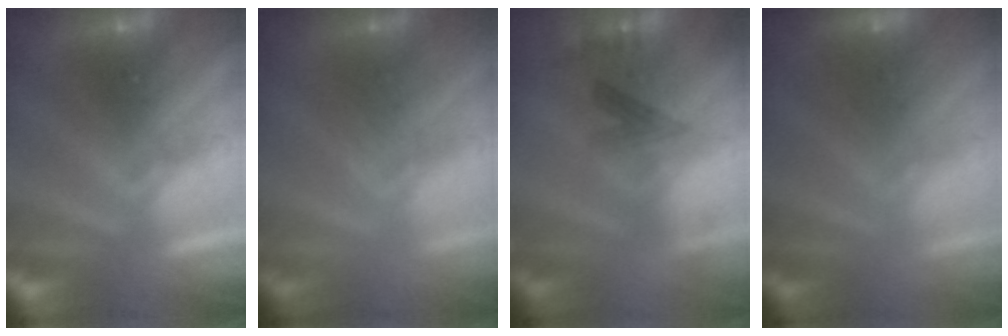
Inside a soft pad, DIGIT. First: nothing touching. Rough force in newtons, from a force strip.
{"total": 2.5}
{"total": 2.3}
{"total": 2.4}